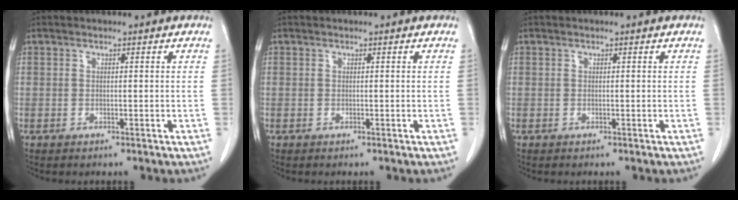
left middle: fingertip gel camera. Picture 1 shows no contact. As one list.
[{"total": 0.0}, {"total": 0.0}]